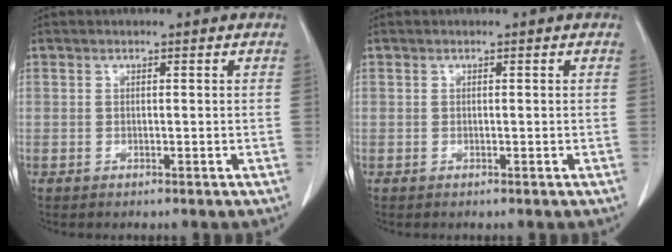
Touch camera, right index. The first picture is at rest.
{"total": 0.0}